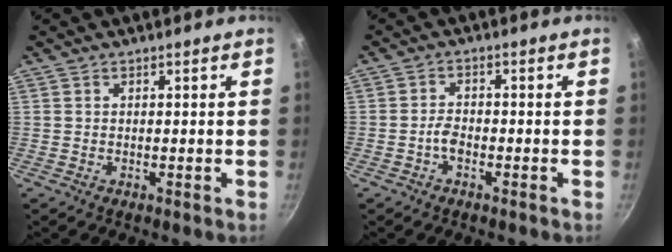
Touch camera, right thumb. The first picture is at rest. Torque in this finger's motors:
{"motor_torque": [-0.11, -0.12, -0.04, 0.07, 0.00]}